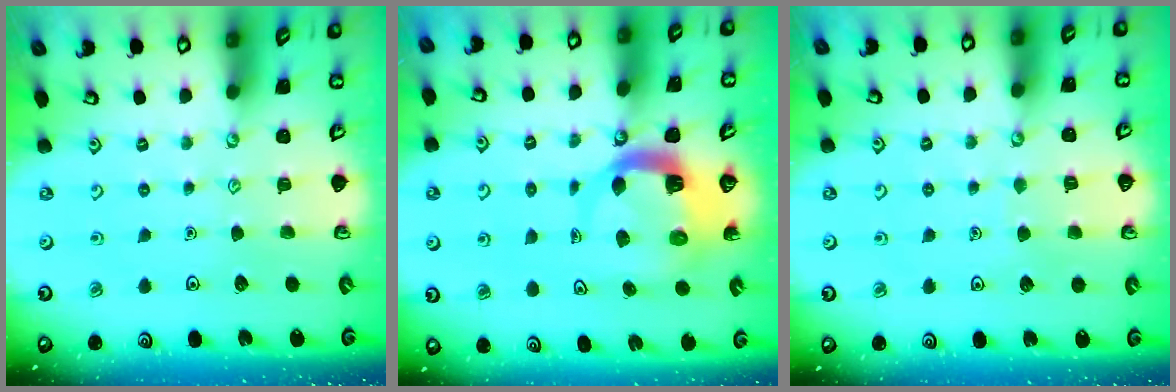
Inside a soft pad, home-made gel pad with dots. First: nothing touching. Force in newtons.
{"total": 5.8, "press": 5.7, "slide": 0.7}
{"total": 3.2, "press": 3.2, "slide": 0.2}